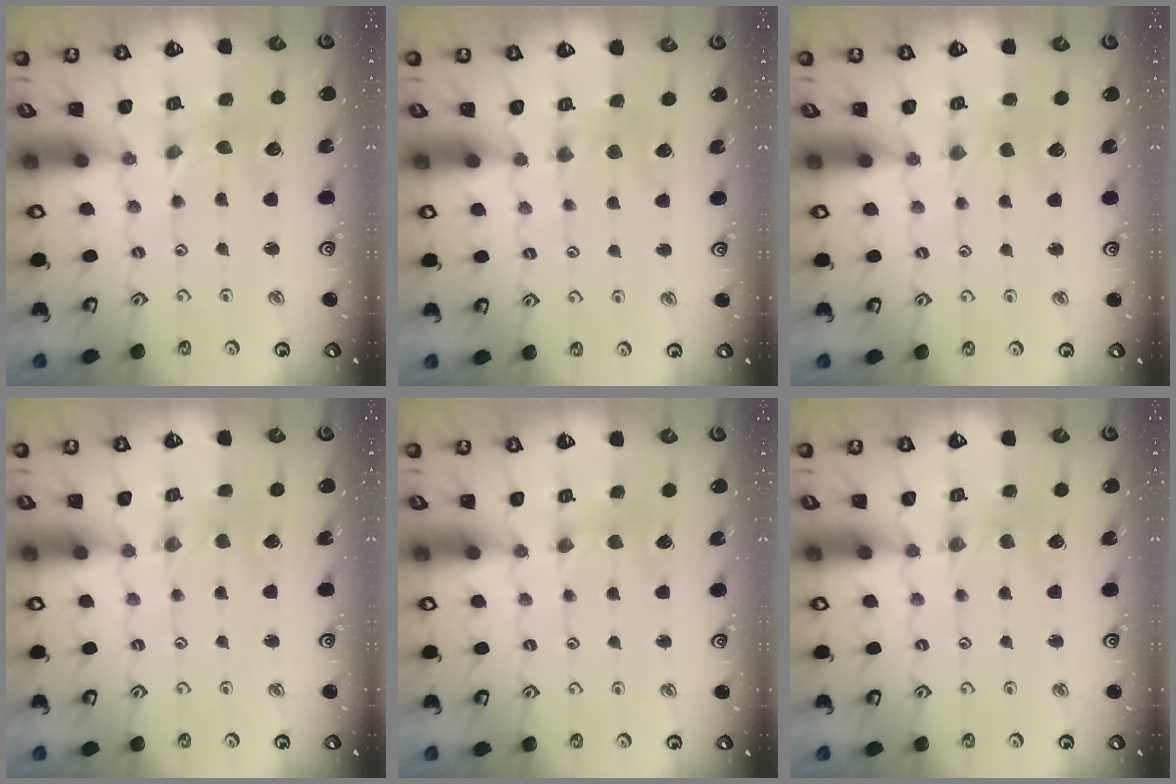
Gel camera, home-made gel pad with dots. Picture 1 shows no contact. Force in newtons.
{"total": 4.3, "press": 4.3, "slide": 0.6}
{"total": 0.0}
{"total": 1.4, "press": 1.3, "slide": 0.3}
{"total": 1.8, "press": 1.7, "slide": 0.3}
{"total": 1.3, "press": 1.3, "slide": 0.2}